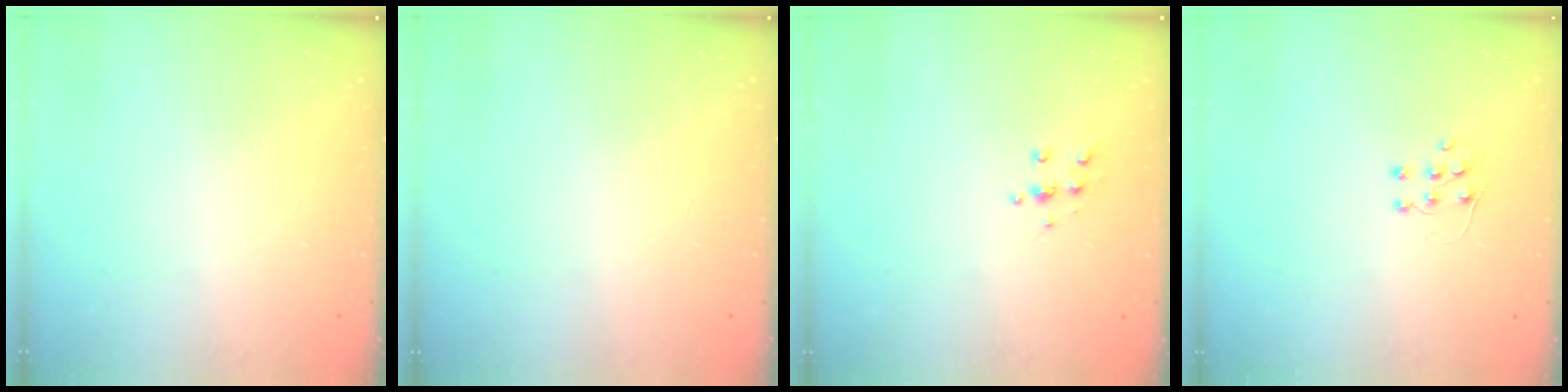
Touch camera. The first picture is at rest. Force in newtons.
{"total": 0.0}
{"total": 5.4, "press": 5.3, "slide": 0.4}
{"total": 5.7, "press": 5.6, "slide": 0.4}